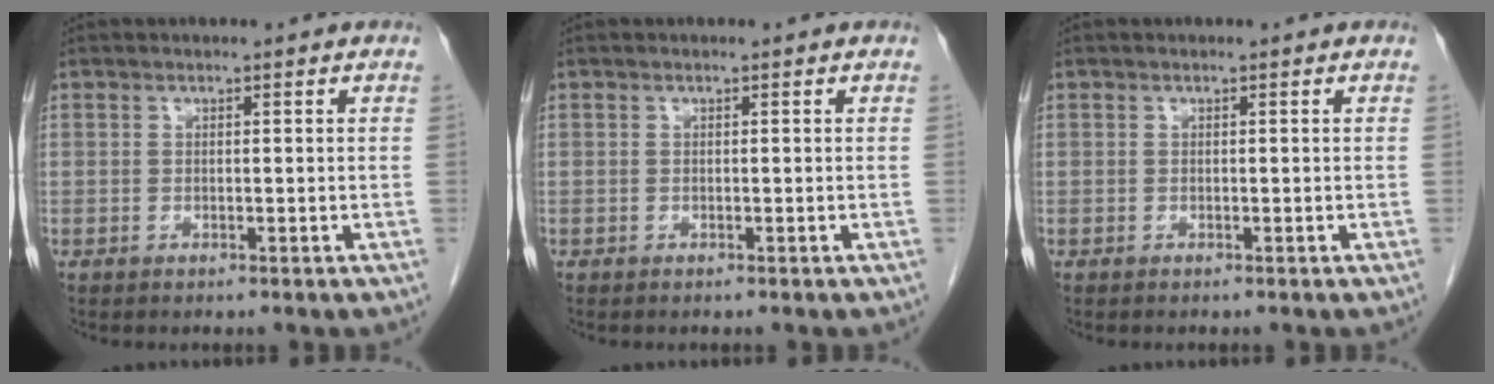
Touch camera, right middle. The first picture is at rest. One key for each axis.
{"total": 0.0}
{"total": 0.0}